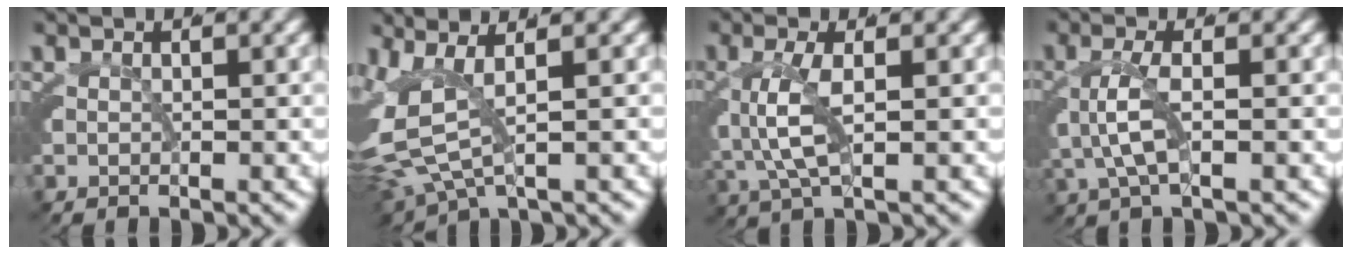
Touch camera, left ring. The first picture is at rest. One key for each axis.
{"total": 6.8, "fx": 0.3, "fy": 4.6, "fz": 5.1, "tx": -0.139, "ty": -0.015, "tz": 0.007}
{"total": 3.7, "fx": -0.7, "fy": 1.3, "fz": 3.4, "tx": -0.092, "ty": -0.009, "tz": -0.008}
{"total": 3.6, "fx": -1.0, "fy": 1.4, "fz": 3.2, "tx": -0.089, "ty": -0.009, "tz": -0.014}